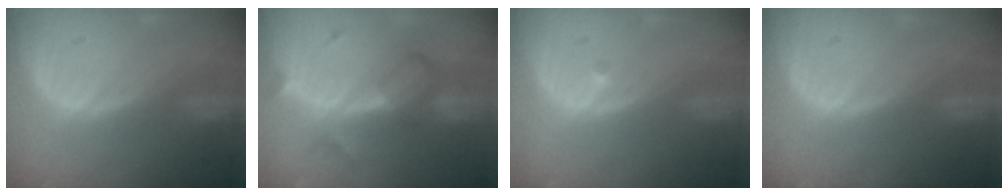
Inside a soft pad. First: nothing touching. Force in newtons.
{"total": 5.8, "press": 5.2, "slide": 2.5}
{"total": 0.6, "press": 0.5, "slide": 0.4}
{"total": 0.0}